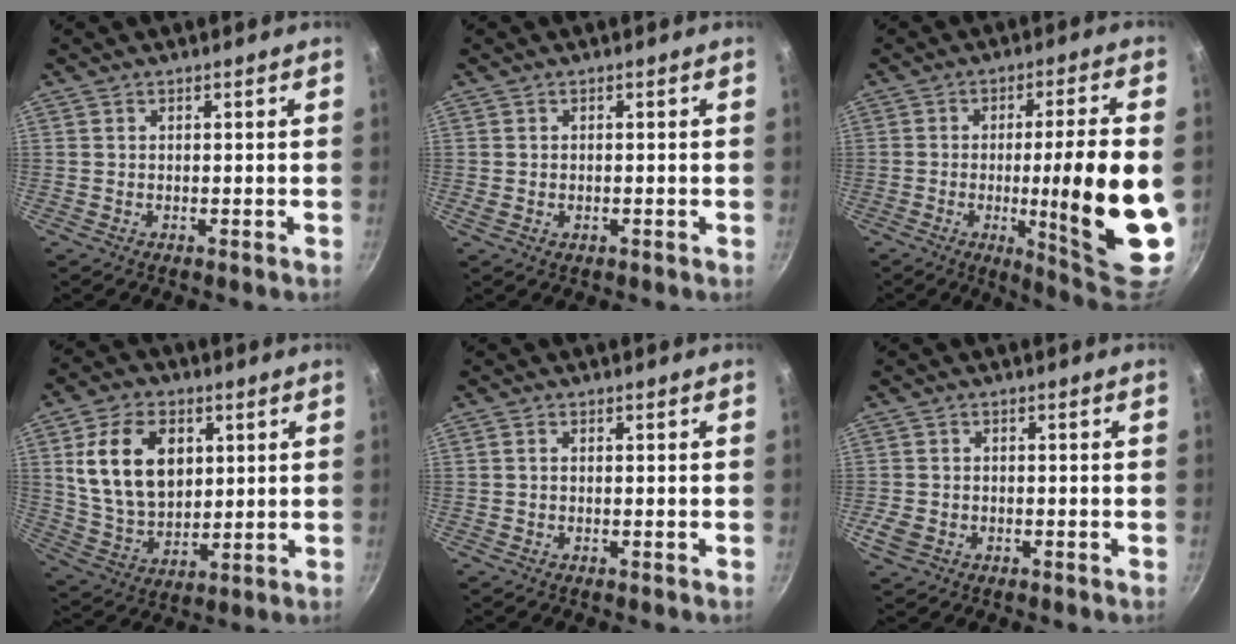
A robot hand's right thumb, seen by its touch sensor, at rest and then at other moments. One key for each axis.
{"total": 1.1, "fx": -0.2, "fy": 0.8, "fz": 0.8, "tx": -0.011, "ty": 0.000, "tz": -0.004}
{"total": 20.3, "fx": -3.2, "fy": 3.0, "fz": 19.8, "tx": -0.271, "ty": -0.003, "tz": -0.037}
{"total": 15.8, "fx": 4.2, "fy": 10.8, "fz": 10.8, "tx": -0.170, "ty": -0.012, "tz": 0.085}
{"total": 0.6, "fx": 0.0, "fy": 0.3, "fz": 0.5, "tx": -0.009, "ty": 0.004, "tz": 0.000}
{"total": 3.9, "fx": -1.3, "fy": 3.0, "fz": 2.1, "tx": -0.042, "ty": 0.006, "tz": -0.022}